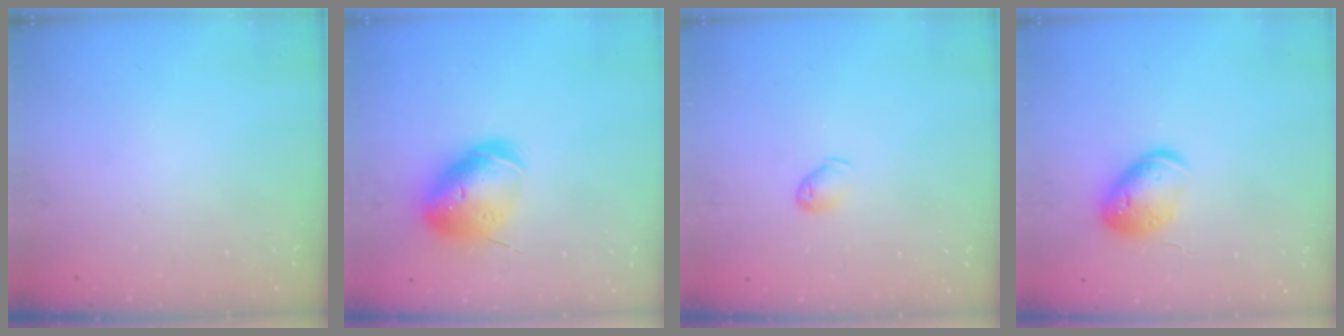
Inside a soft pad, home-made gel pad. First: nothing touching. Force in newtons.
{"total": 15.6, "press": 15.3, "slide": 2.7}
{"total": 5.9, "press": 5.7, "slide": 1.3}
{"total": 13.2, "press": 13.1, "slide": 1.4}